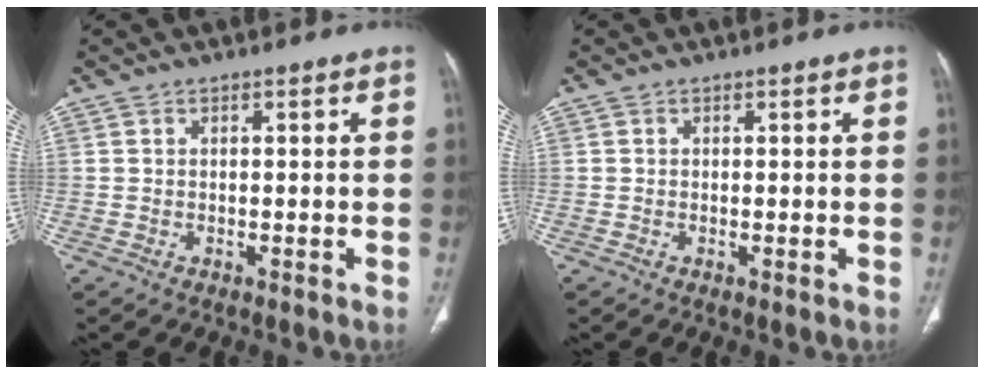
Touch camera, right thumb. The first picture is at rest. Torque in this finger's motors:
{"motor_torque": [2.33, 0.72, 0.16, -0.49, -0.08]}